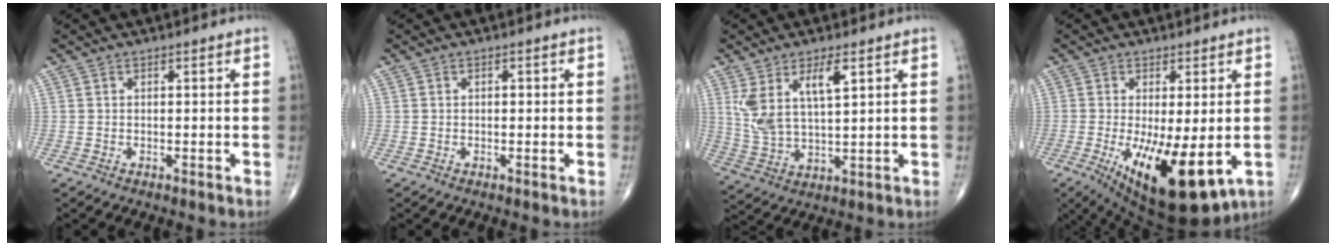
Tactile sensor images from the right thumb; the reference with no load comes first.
{"total": 0.7, "force": [0.1, 0.4, 0.5], "torque": [-0.011, 0.000, 0.002]}
{"total": 9.7, "force": [4.2, 3.6, 8.0], "torque": [-0.162, -0.018, 0.092]}
{"total": 15.5, "force": [-3.8, 5.3, 14.0], "torque": [-0.222, -0.031, -0.041]}